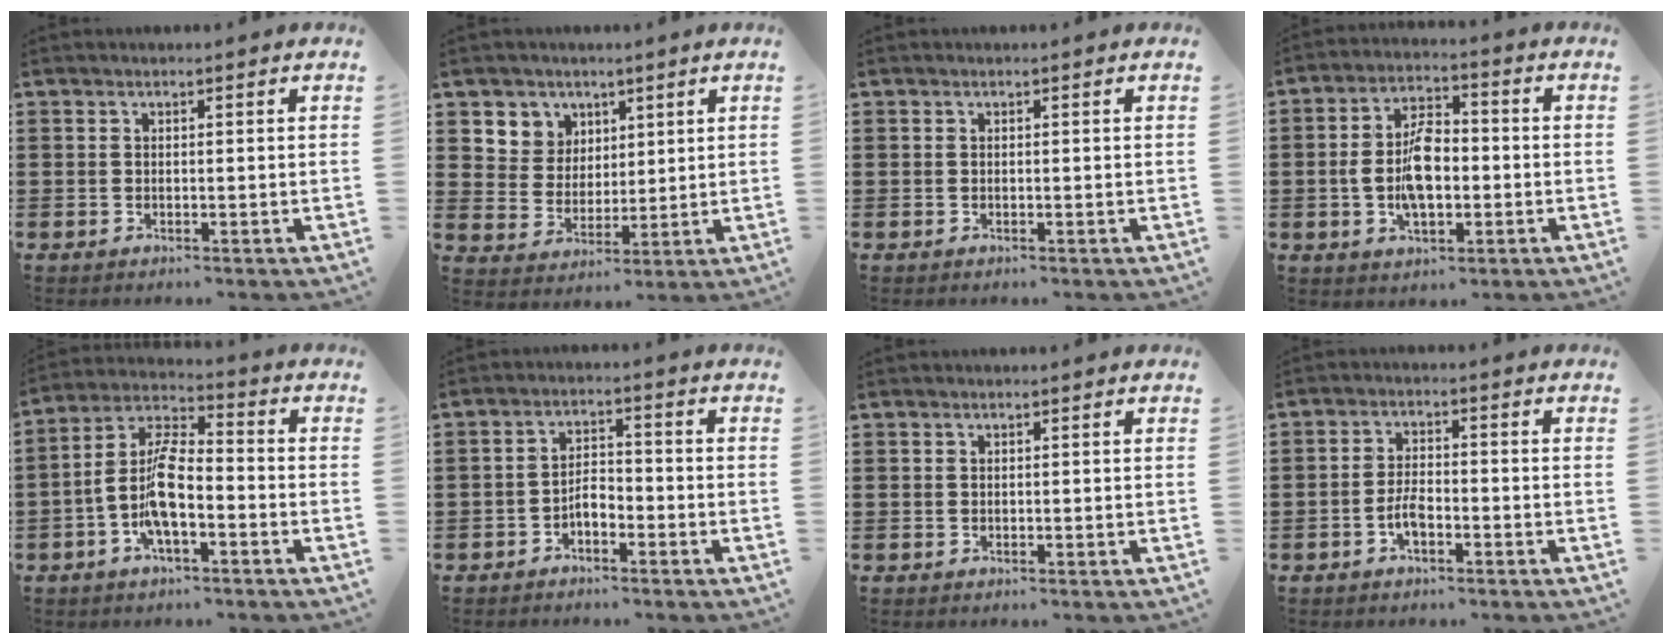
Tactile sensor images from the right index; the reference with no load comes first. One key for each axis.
{"total": 6.2, "fx": 3.3, "fy": 5.2, "fz": -0.1, "tx": -0.028, "ty": -0.003, "tz": 0.059}
{"total": 0.0}
{"total": 8.5, "fx": -1.0, "fy": 4.5, "fz": 7.2, "tx": -0.147, "ty": 0.001, "tz": -0.025}
{"total": 9.4, "fx": -3.3, "fy": 3.5, "fz": 8.1, "tx": -0.191, "ty": -0.007, "tz": -0.068}
{"total": 3.1, "fx": -2.0, "fy": 1.4, "fz": 2.0, "tx": -0.039, "ty": 0.007, "tz": -0.040}
{"total": 0.0}
{"total": 3.5, "fx": -1.7, "fy": 1.5, "fz": 2.7, "tx": -0.063, "ty": 0.000, "tz": -0.037}